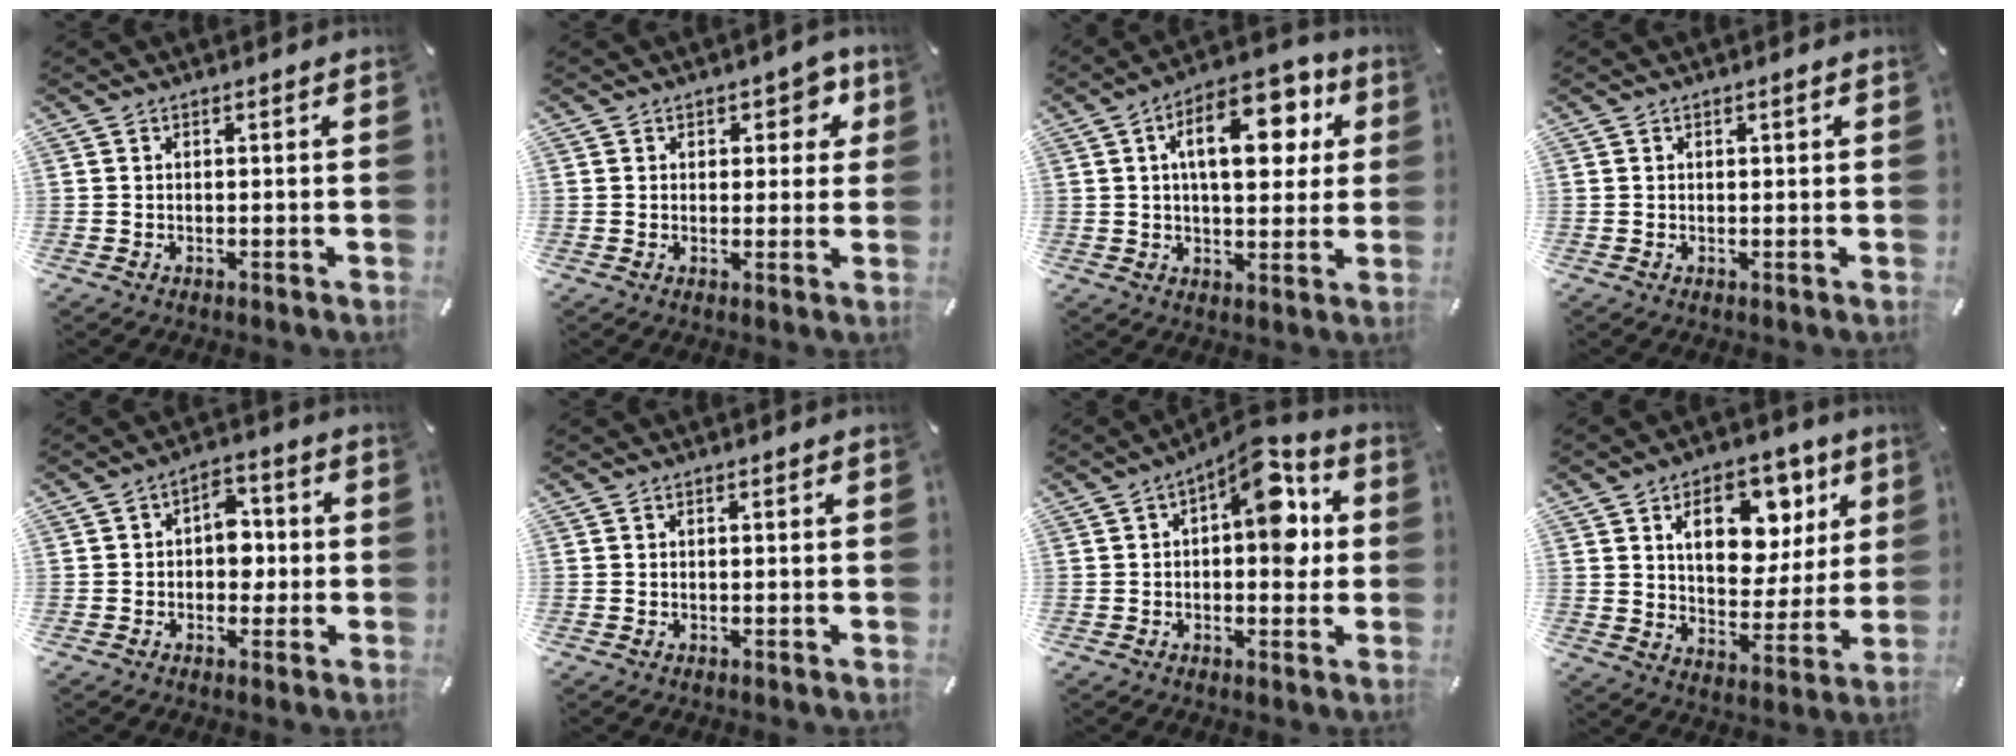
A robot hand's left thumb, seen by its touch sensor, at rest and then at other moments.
{"total": 5.4, "force": [2.3, 3.8, 3.1], "torque": [-0.012, -0.007, 0.030]}
{"total": 16.1, "force": [5.7, 8.3, 12.6], "torque": [-0.185, -0.007, 0.091]}
{"total": 0.6, "force": [0.2, 0.3, 0.5], "torque": [-0.009, 0.003, 0.003]}
{"total": 6.9, "force": [-0.3, 5.2, 4.6], "torque": [-0.048, 0.002, -0.014]}
{"total": 0.0}
{"total": 12.3, "force": [3.6, 5.9, 10.1], "torque": [-0.116, -0.029, 0.057]}
{"total": 16.0, "force": [7.2, 10.2, 9.9], "torque": [-0.138, -0.025, 0.125]}